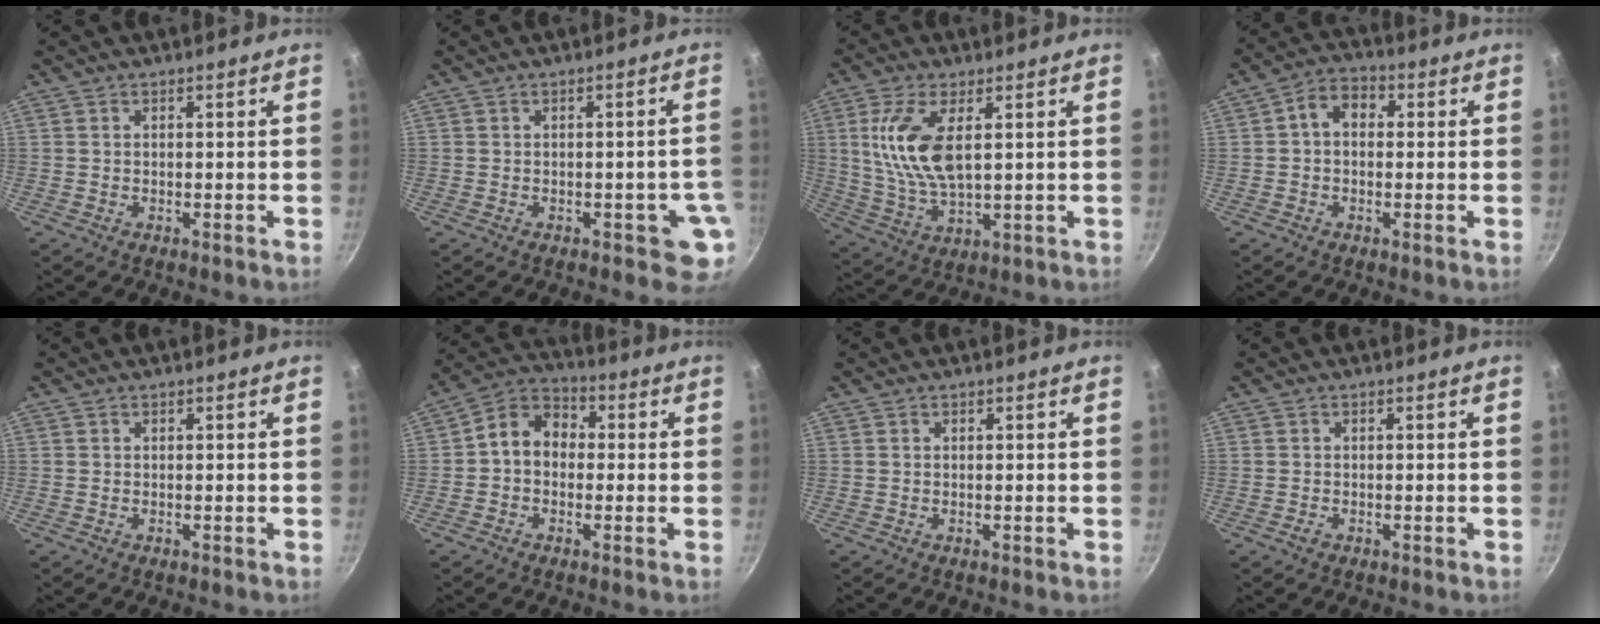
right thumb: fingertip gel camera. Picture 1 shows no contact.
{"total": 4.3, "force": [-1.2, 2.5, 3.3], "torque": [-0.015, 0.007, -0.016]}
{"total": 12.2, "force": [2.9, 5.5, 10.5], "torque": [-0.208, -0.010, 0.062]}
{"total": 5.8, "force": [0.6, 4.3, 3.7], "torque": [-0.041, 0.014, -0.005]}
{"total": 0.0}
{"total": 8.2, "force": [-0.3, 6.6, 4.8], "torque": [-0.053, 0.028, -0.028]}
{"total": 0.0}
{"total": 1.1, "force": [-0.6, 0.8, 0.4], "torque": [-0.005, 0.002, -0.011]}